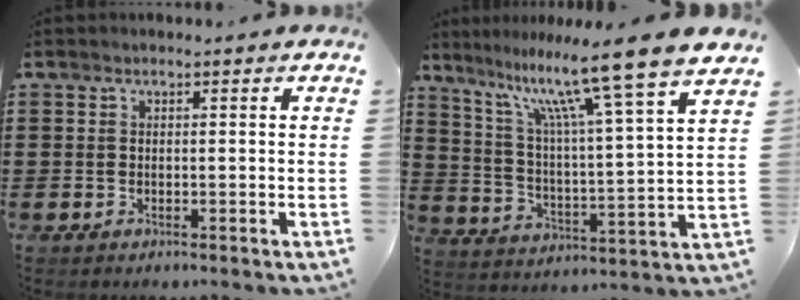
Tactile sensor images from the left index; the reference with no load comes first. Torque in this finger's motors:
{"motor_torque": [1.39, -0.75, 1.05, 0.21]}